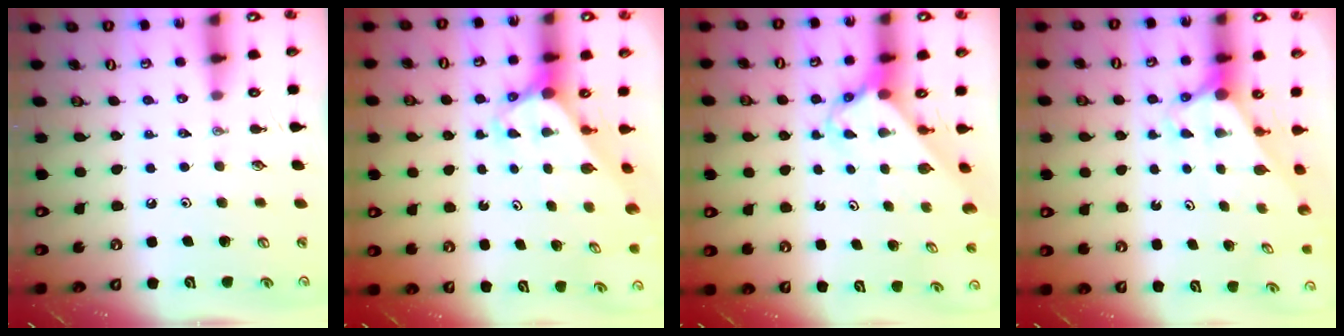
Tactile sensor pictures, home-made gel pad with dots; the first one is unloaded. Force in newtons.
{"total": 3.2, "press": 3.2, "slide": 0.2}
{"total": 2.5, "press": 2.5, "slide": 0.2}
{"total": 2.9, "press": 2.9, "slide": 0.0}